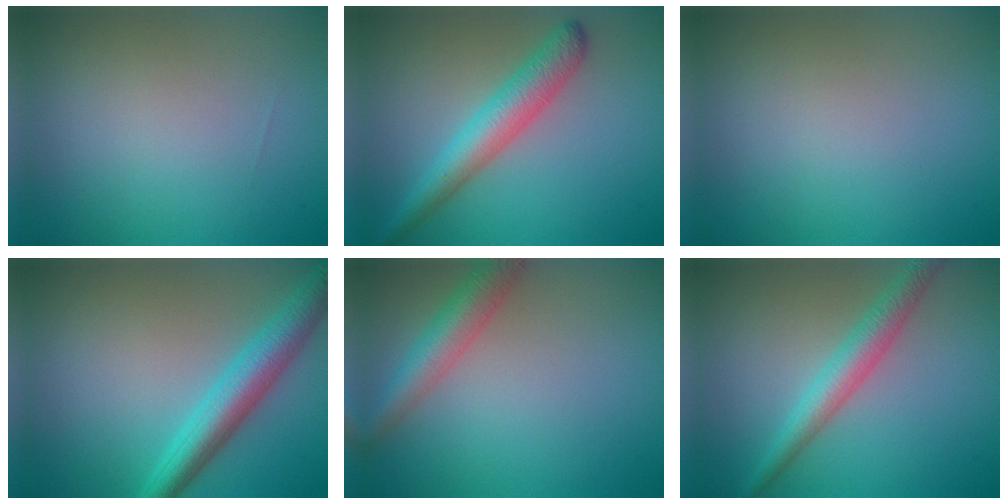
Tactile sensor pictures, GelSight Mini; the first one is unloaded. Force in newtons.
{"total": 4.7, "press": 4.7, "slide": 0.1}
{"total": 0.0}
{"total": 5.1, "press": 5.1, "slide": 0.2}
{"total": 4.3, "press": 4.3, "slide": 0.1}
{"total": 3.7, "press": 3.7, "slide": 0.1}